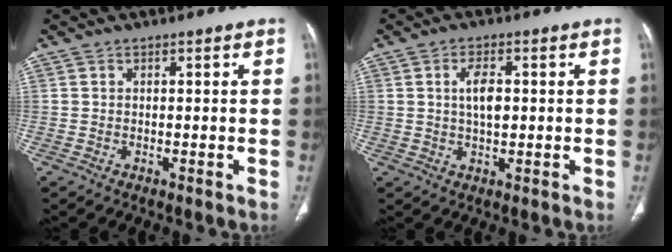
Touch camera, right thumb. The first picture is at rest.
{"total": 4.5, "force": [0.7, 2.1, 3.9], "torque": [-0.070, -0.002, 0.012]}